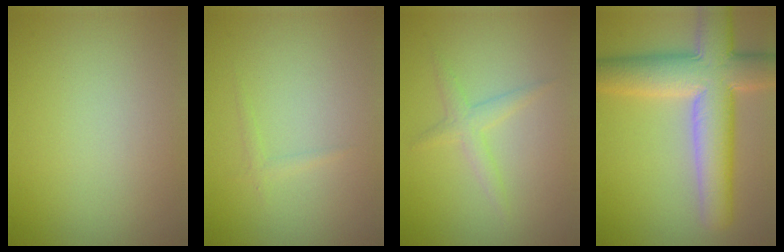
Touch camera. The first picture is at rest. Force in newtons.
{"total": 0.8, "press": 0.8, "slide": 0.1}
{"total": 1.8, "press": 1.8, "slide": 0.1}
{"total": 10.0, "press": 10.0, "slide": 0.5}